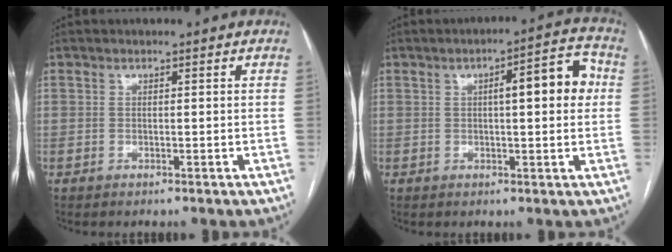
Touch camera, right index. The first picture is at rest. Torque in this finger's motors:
{"motor_torque": [0.24, 0.00, 0.12, 0.05]}